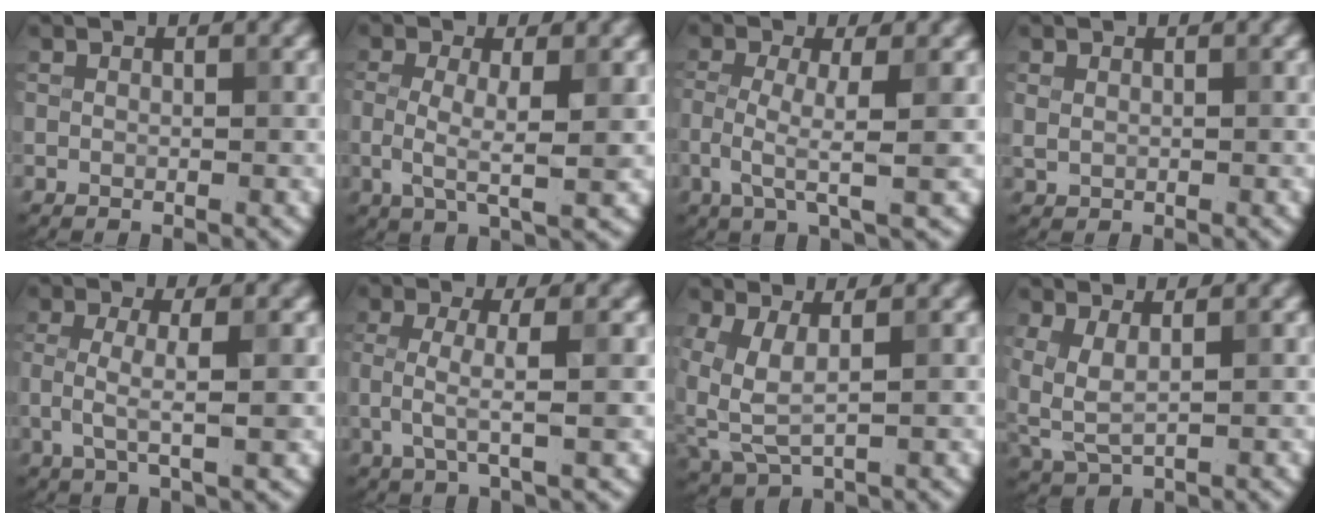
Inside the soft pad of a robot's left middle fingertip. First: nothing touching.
{"total": 4.0, "force": [-0.4, 1.0, 3.8], "torque": [-0.084, -0.006, -0.008]}
{"total": 3.8, "force": [-0.8, 0.7, 3.6], "torque": [-0.081, -0.007, -0.020]}
{"total": 0.8, "force": [0.2, 0.6, 0.5], "torque": [-0.017, -0.002, 0.010]}
{"total": 3.4, "force": [-0.4, 0.6, 3.3], "torque": [-0.072, -0.005, -0.007]}
{"total": 3.7, "force": [-0.4, 0.7, 3.6], "torque": [-0.077, -0.005, -0.009]}
{"total": 3.9, "force": [0.4, 1.9, 3.4], "torque": [-0.097, -0.013, 0.015]}
{"total": 3.2, "force": [0.8, 1.4, 2.8], "torque": [-0.075, -0.004, 0.018]}